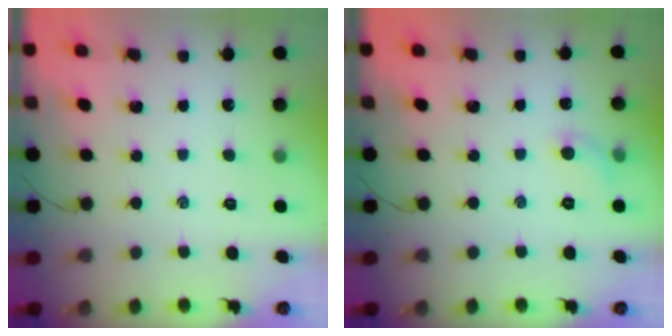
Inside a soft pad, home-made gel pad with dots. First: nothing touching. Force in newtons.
{"total": 5.0, "press": 4.8, "slide": 1.6}